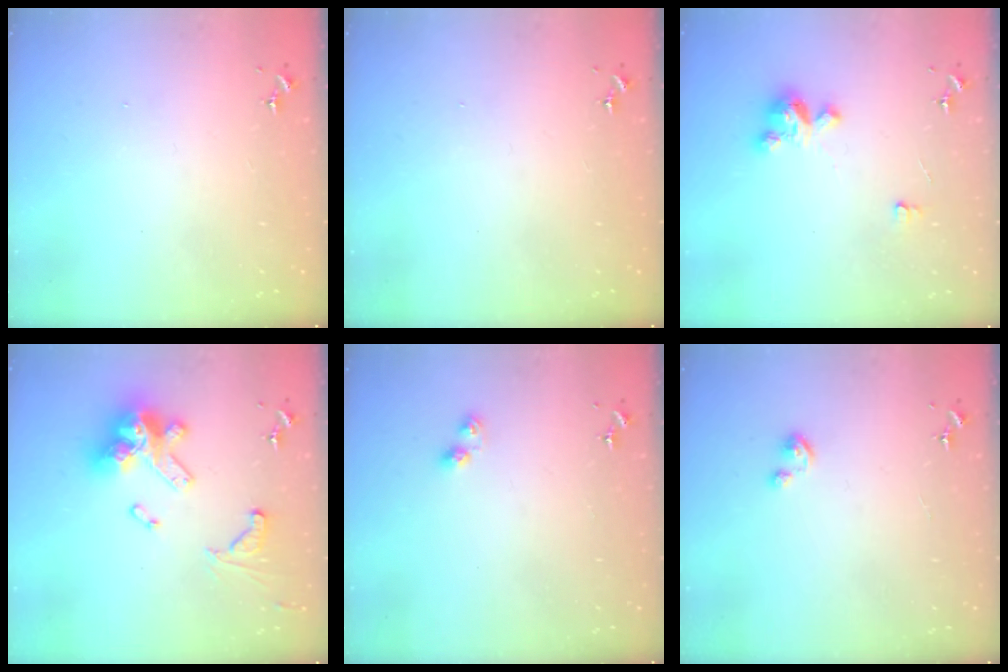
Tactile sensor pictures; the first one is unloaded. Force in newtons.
{"total": 0.0}
{"total": 6.7, "press": 6.7, "slide": 0.4}
{"total": 20.5, "press": 20.4, "slide": 2.2}
{"total": 4.6, "press": 4.6, "slide": 0.2}
{"total": 1.8, "press": 1.8, "slide": 0.2}